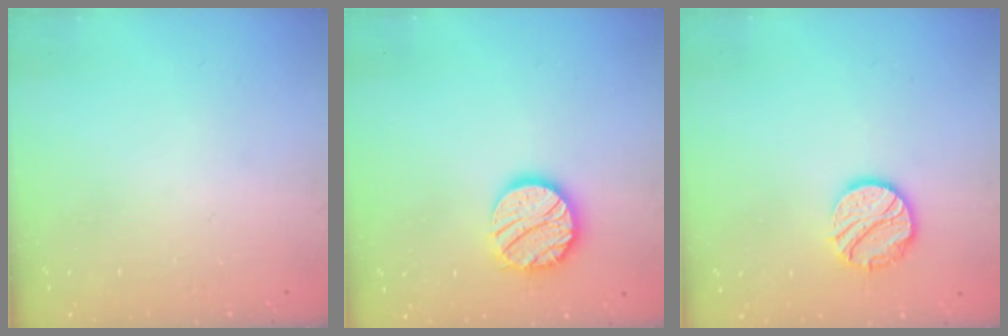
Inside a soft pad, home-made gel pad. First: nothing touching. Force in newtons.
{"total": 15.5, "press": 15.5, "slide": 1.2}
{"total": 10.2, "press": 10.2, "slide": 0.9}